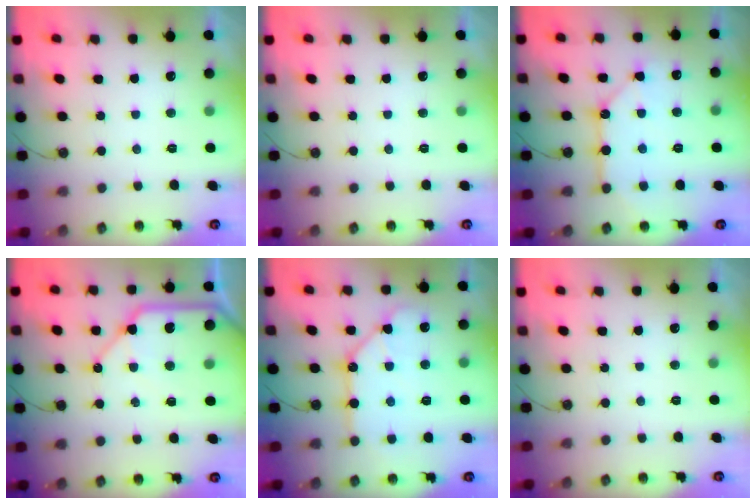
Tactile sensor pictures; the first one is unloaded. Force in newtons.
{"total": 0.0}
{"total": 11.7, "press": 11.6, "slide": 1.2}
{"total": 13.3, "press": 13.3, "slide": 1.5}
{"total": 11.5, "press": 11.4, "slide": 1.1}
{"total": 0.0}